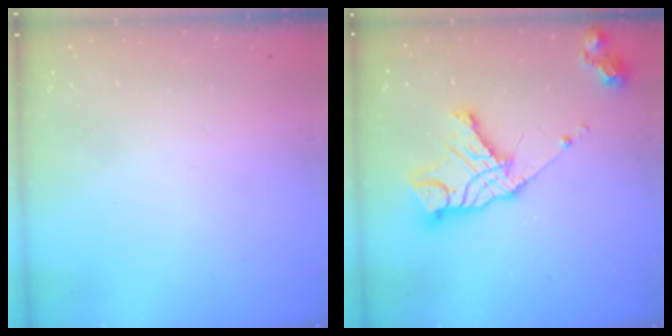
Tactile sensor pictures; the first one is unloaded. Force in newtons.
{"total": 15.3, "press": 15.3, "slide": 0.8}